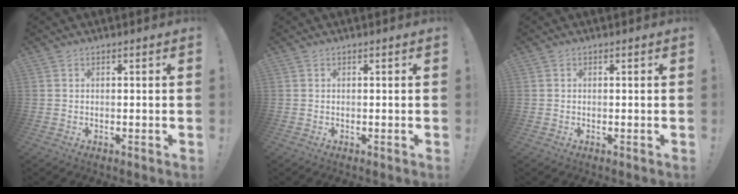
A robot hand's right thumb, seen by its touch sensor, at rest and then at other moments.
{"total": 0.0}
{"total": 0.0}